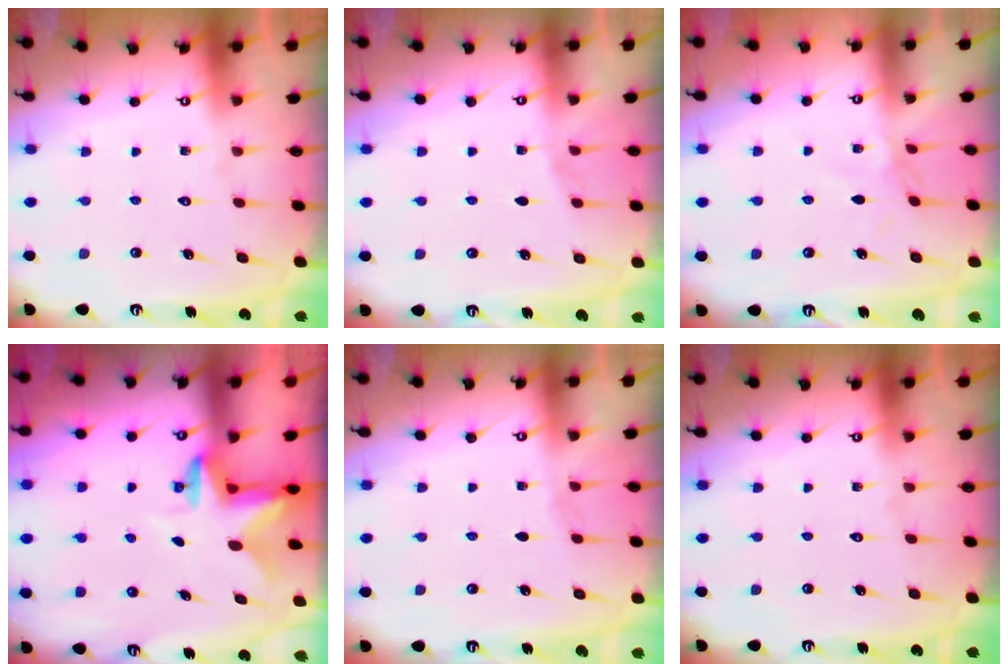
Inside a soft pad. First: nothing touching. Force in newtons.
{"total": 2.8, "press": 2.7, "slide": 0.3}
{"total": 1.9, "press": 1.9, "slide": 0.5}
{"total": 2.7, "press": 2.6, "slide": 0.5}
{"total": 2.9, "press": 2.9, "slide": 0.4}
{"total": 0.0}